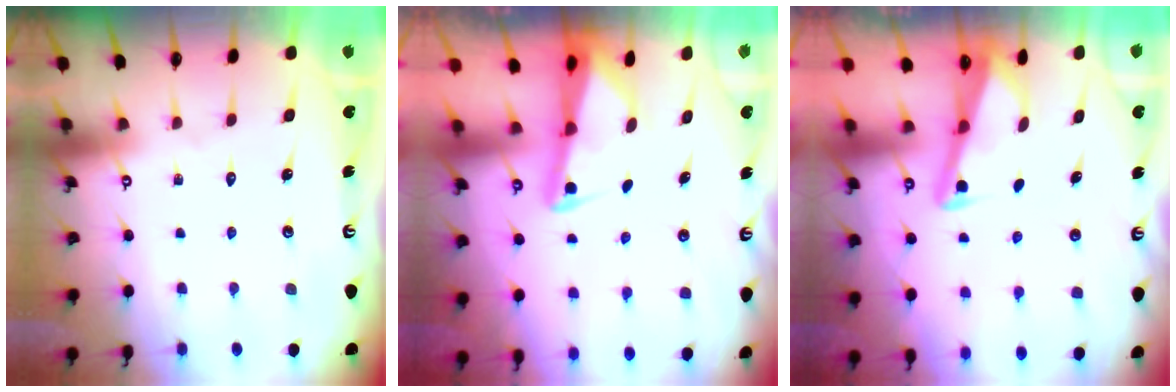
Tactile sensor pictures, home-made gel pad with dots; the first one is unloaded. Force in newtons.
{"total": 2.2, "press": 2.2, "slide": 0.3}
{"total": 2.9, "press": 2.9, "slide": 0.4}